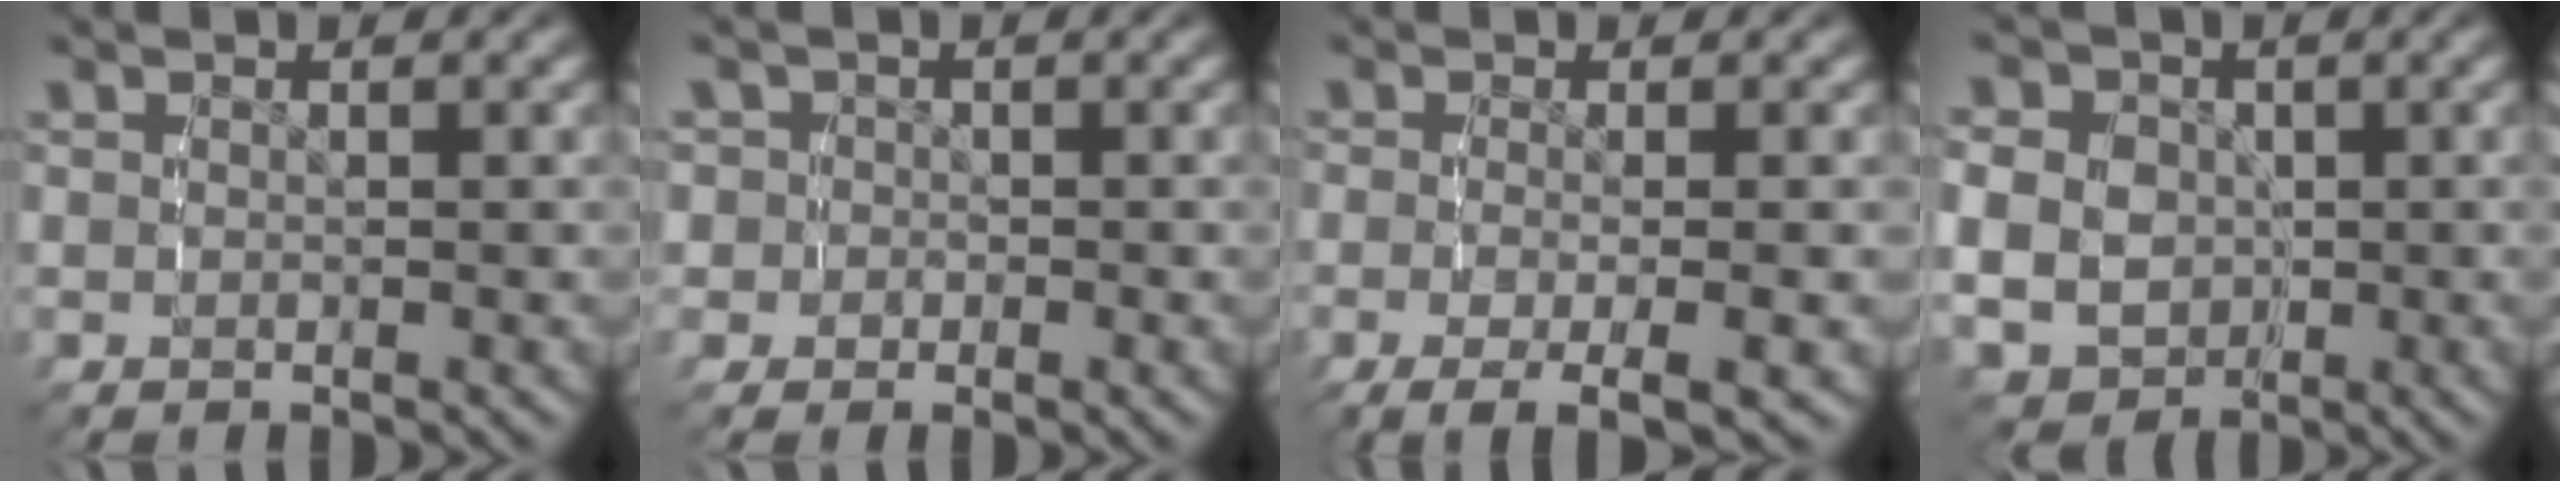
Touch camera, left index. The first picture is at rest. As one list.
[{"total": 3.1, "force": [-0.3, 3.1, 0.3], "torque": [-0.017, -0.005, -0.013]}, {"total": 5.1, "force": [-2.9, 1.5, 3.9], "torque": [-0.072, -0.025, -0.032]}, {"total": 9.6, "force": [-0.6, 8.6, 4.2], "torque": [-0.093, -0.043, -0.001]}]